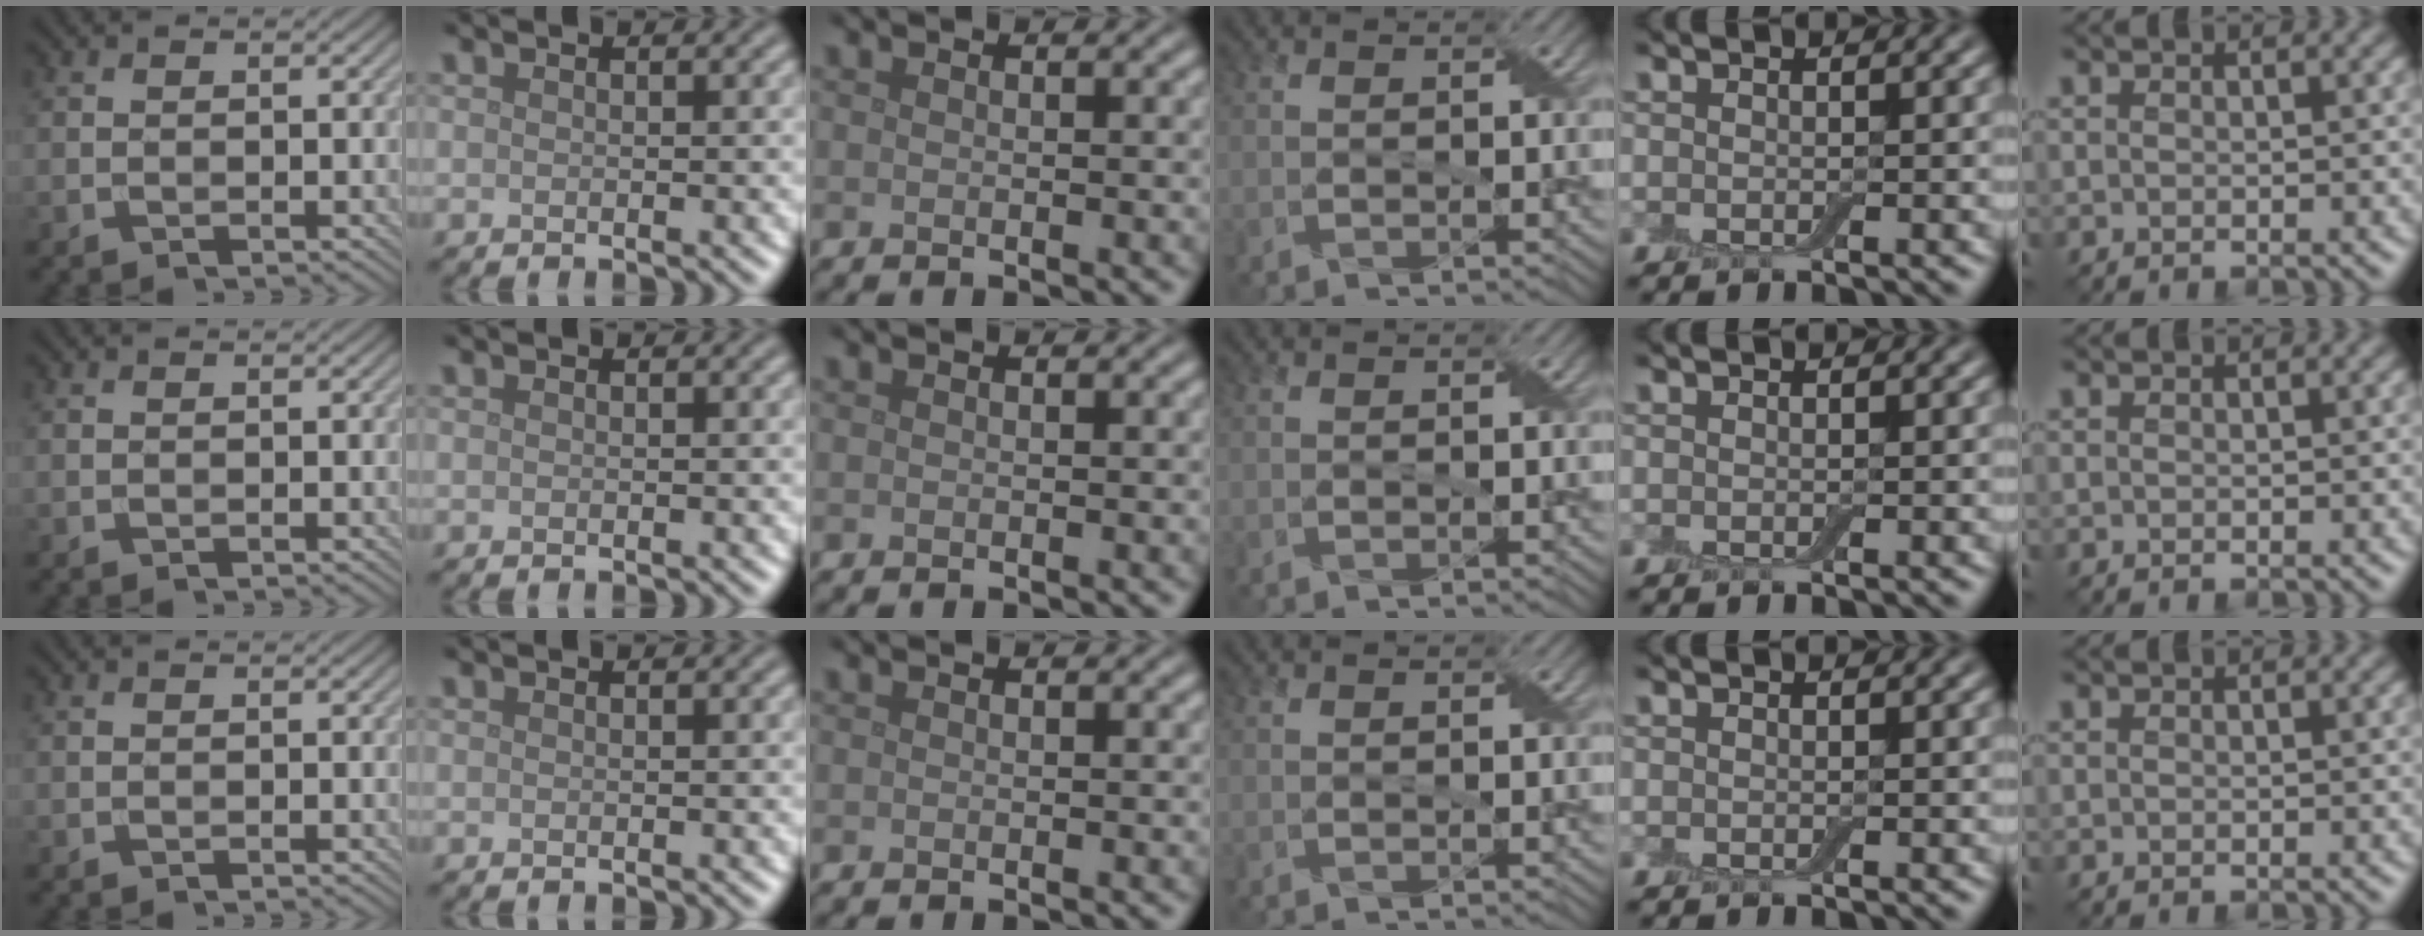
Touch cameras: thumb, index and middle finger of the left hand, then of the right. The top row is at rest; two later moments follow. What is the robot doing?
{"motion": "fold", "object": "cloth"}